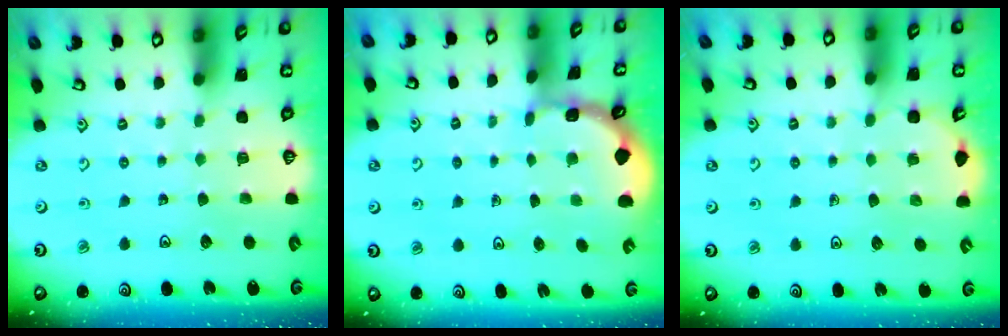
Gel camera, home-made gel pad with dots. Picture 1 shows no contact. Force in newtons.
{"total": 1.6, "press": 1.5, "slide": 0.2}
{"total": 2.6, "press": 2.4, "slide": 1.0}